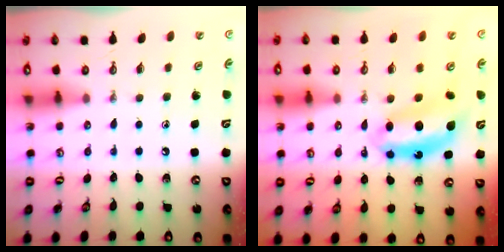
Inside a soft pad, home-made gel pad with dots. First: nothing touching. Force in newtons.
{"total": 6.8, "press": 6.8, "slide": 0.6}